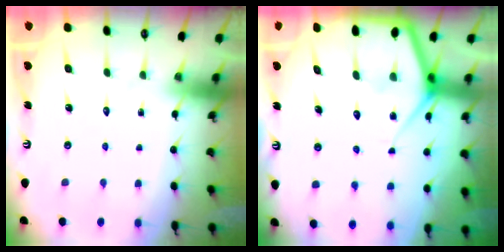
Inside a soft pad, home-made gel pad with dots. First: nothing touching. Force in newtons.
{"total": 7.4, "press": 7.4, "slide": 0.5}